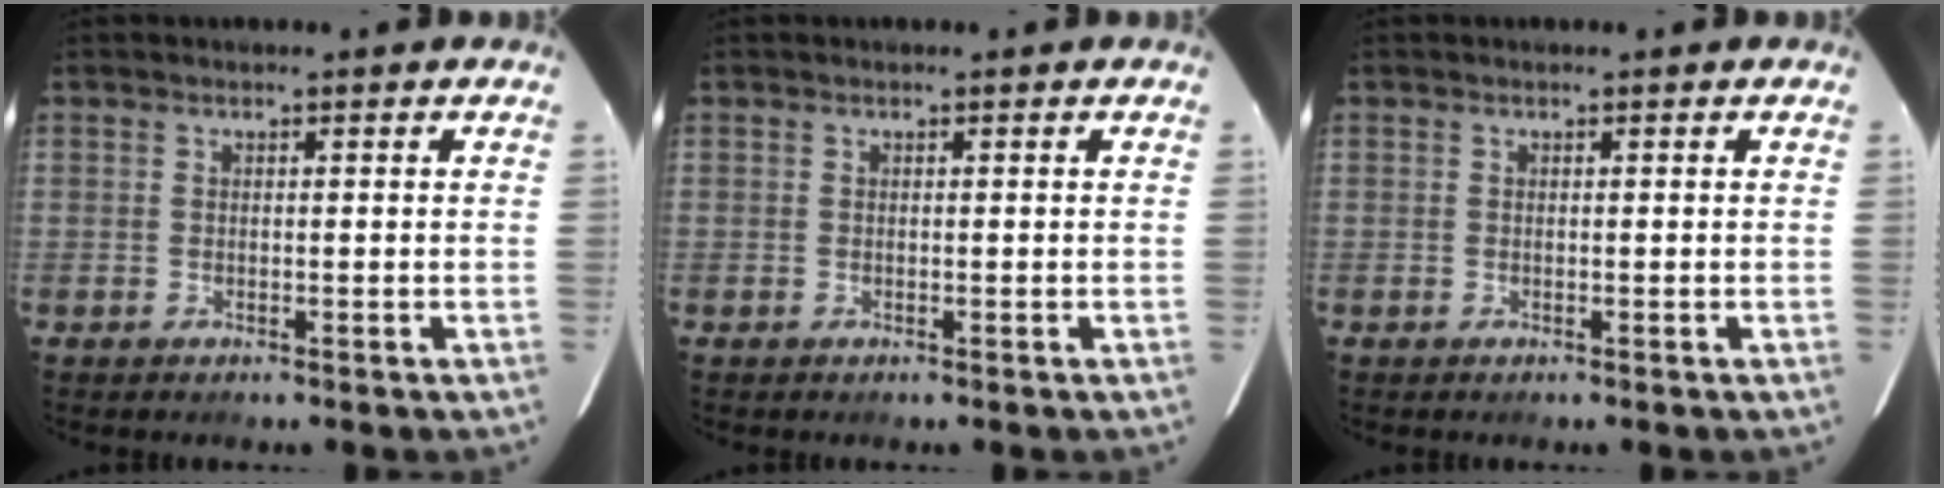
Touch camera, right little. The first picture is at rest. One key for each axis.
{"total": 0.0}
{"total": 0.0}